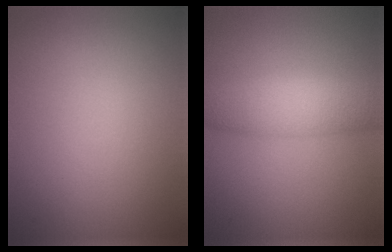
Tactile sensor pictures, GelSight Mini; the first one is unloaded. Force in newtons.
{"total": 4.3, "press": 4.3, "slide": 0.1}